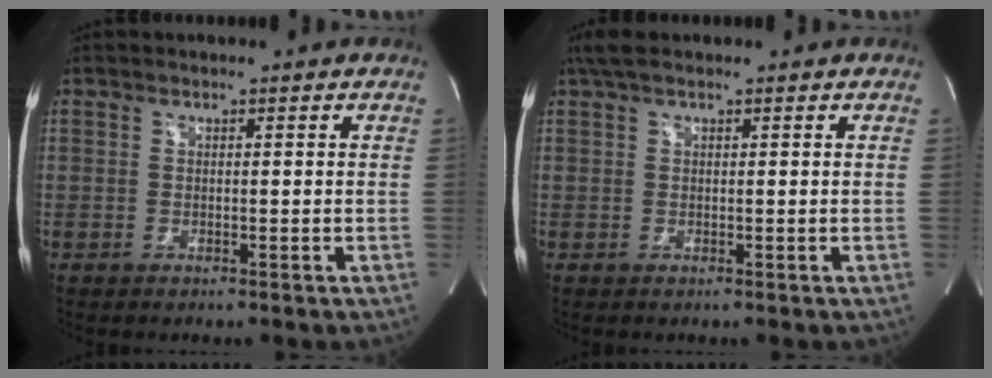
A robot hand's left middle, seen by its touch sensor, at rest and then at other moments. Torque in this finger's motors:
{"motor_torque": [0.27, -0.13, -0.05, 0.03]}